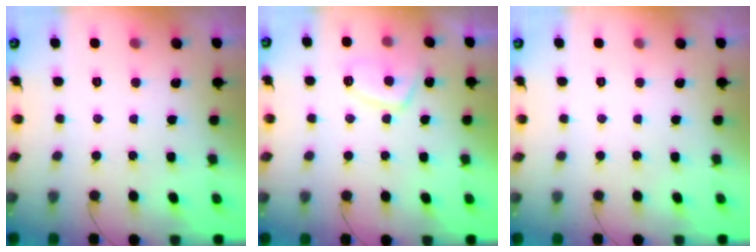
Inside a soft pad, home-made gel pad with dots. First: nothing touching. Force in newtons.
{"total": 7.8, "press": 7.7, "slide": 1.1}
{"total": 0.0}